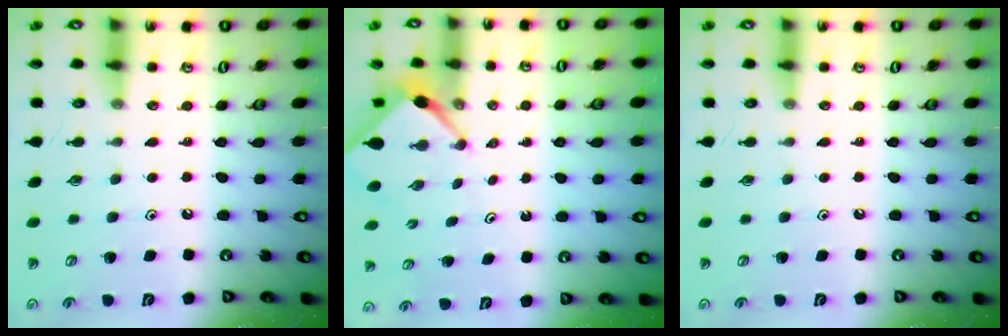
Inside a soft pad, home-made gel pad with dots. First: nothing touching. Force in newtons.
{"total": 2.6, "press": 2.5, "slide": 0.3}
{"total": 0.0}